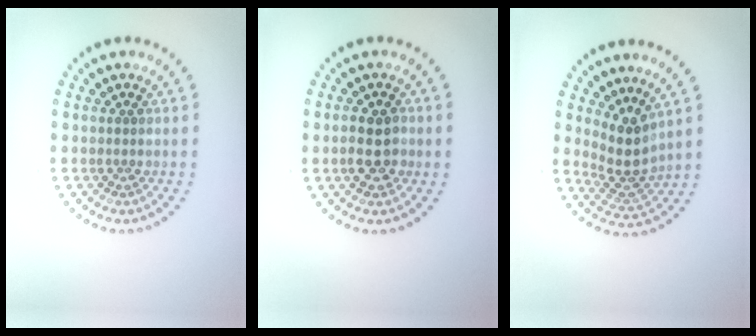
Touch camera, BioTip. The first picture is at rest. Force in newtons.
{"total": 2.9, "press": 2.8, "slide": 0.4}
{"total": 3.5, "press": 2.8, "slide": 2.2}